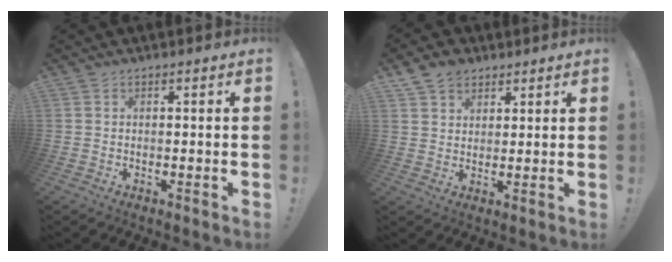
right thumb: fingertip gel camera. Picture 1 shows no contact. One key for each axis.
{"total": 6.1, "fx": 4.0, "fy": 4.3, "fz": 1.6, "tx": -0.027, "ty": -0.017, "tz": 0.077}